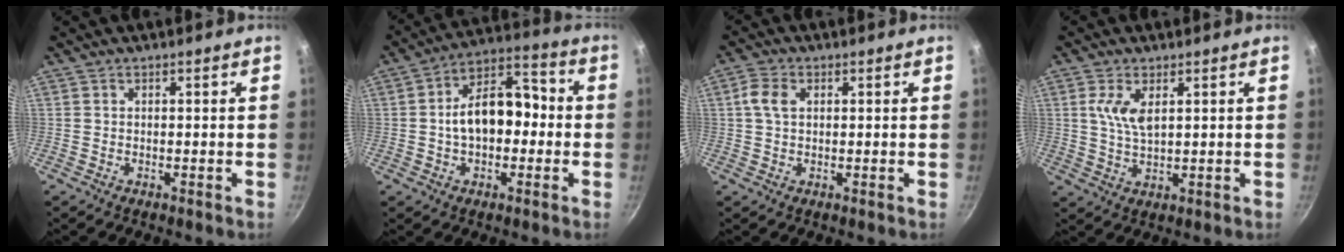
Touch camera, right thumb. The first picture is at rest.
{"total": 13.5, "force": [-0.6, 8.1, 10.8], "torque": [-0.152, 0.042, -0.020]}
{"total": 4.1, "force": [1.0, 2.7, 2.9], "torque": [-0.066, 0.007, 0.016]}
{"total": 5.6, "force": [1.8, 2.5, 4.7], "torque": [-0.094, -0.010, 0.040]}